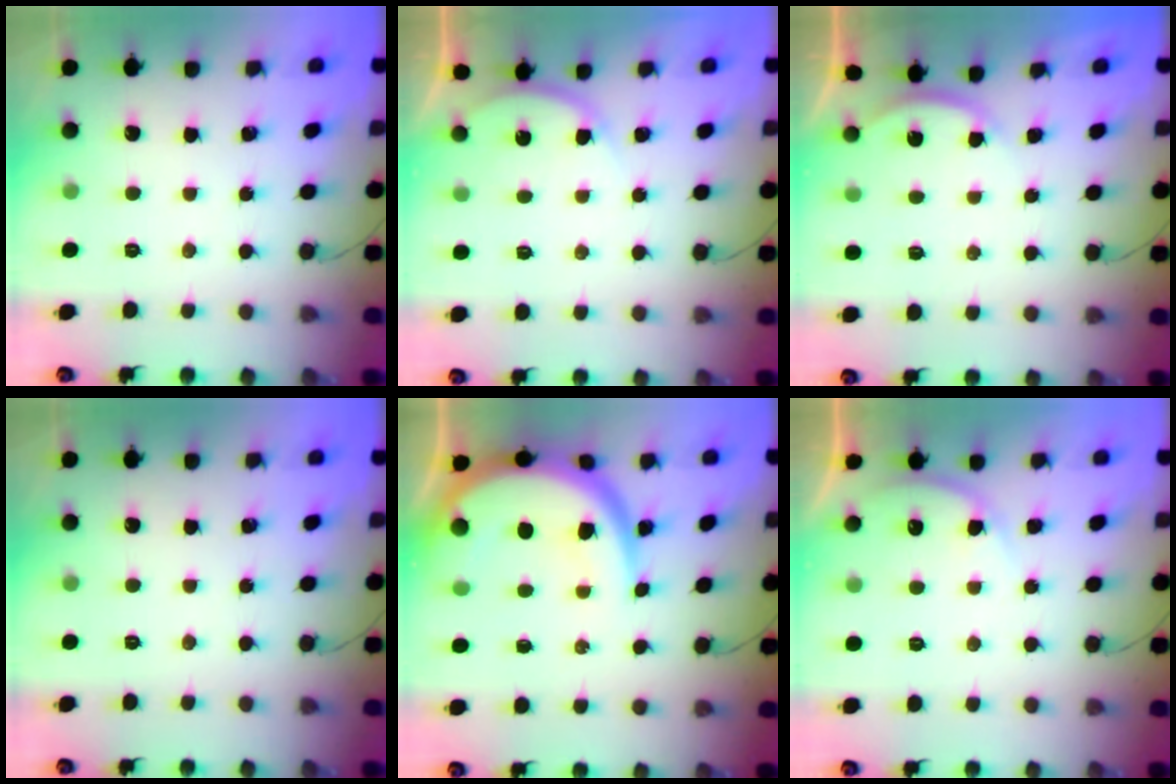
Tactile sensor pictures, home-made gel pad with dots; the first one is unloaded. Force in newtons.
{"total": 2.9, "press": 2.9, "slide": 0.5}
{"total": 2.2, "press": 2.2, "slide": 0.5}
{"total": 0.0}
{"total": 13.7, "press": 13.6, "slide": 1.4}
{"total": 4.2, "press": 4.1, "slide": 0.5}